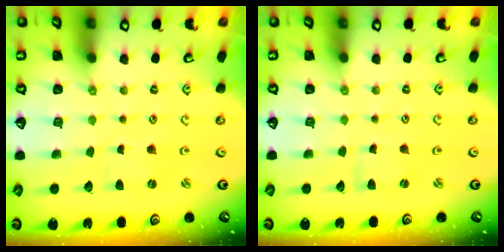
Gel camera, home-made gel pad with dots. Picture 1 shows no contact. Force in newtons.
{"total": 1.2, "press": 1.2, "slide": 0.1}